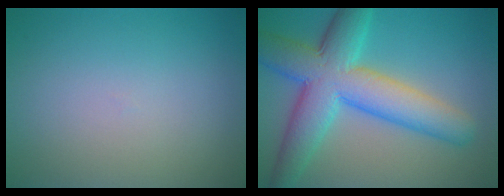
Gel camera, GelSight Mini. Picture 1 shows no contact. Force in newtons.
{"total": 9.7, "press": 9.7, "slide": 0.2}